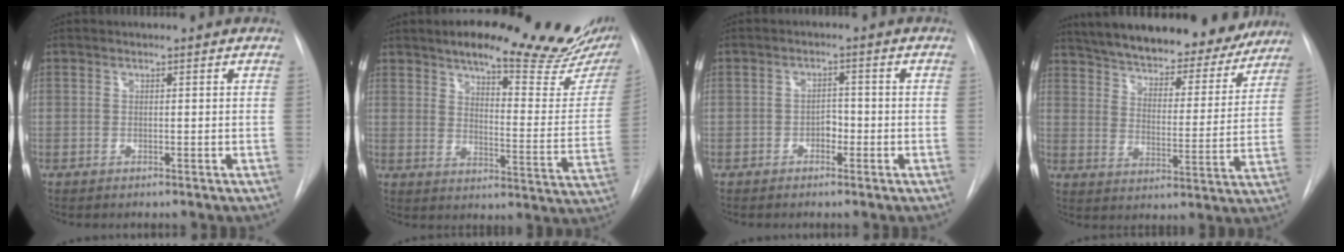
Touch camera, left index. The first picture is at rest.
{"total": 23.9, "force": [18.9, 4.4, 14.0], "torque": [-0.187, -0.046, 0.231]}
{"total": 2.0, "force": [-0.9, 1.3, 1.3], "torque": [-0.012, 0.008, -0.016]}
{"total": 25.8, "force": [22.8, 6.8, 10.0], "torque": [-0.166, -0.014, 0.305]}